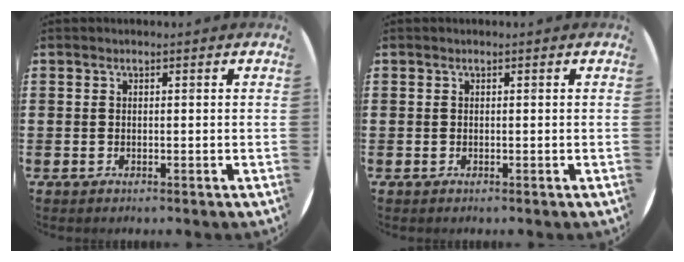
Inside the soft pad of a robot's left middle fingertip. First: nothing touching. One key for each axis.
{"total": 0.0}